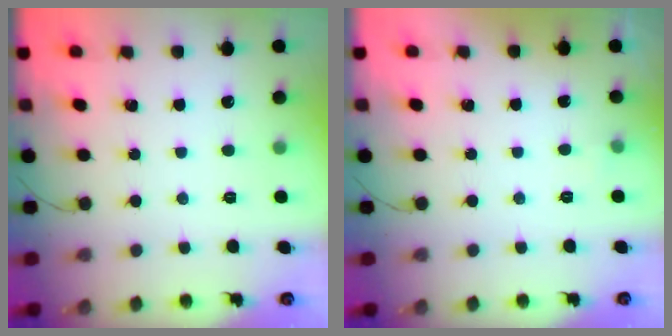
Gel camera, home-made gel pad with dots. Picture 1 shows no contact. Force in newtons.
{"total": 2.5, "press": 2.4, "slide": 1.0}